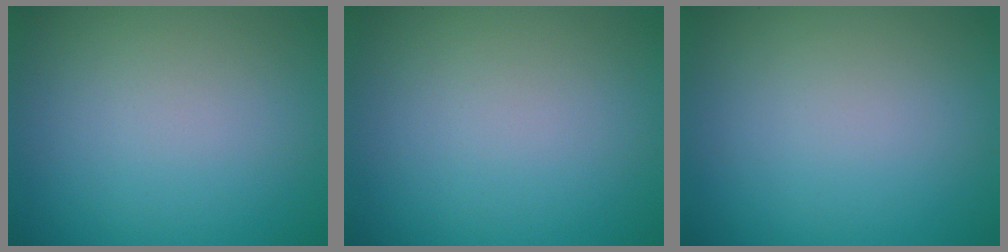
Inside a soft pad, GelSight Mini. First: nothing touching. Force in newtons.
{"total": 0.0}
{"total": 0.0}